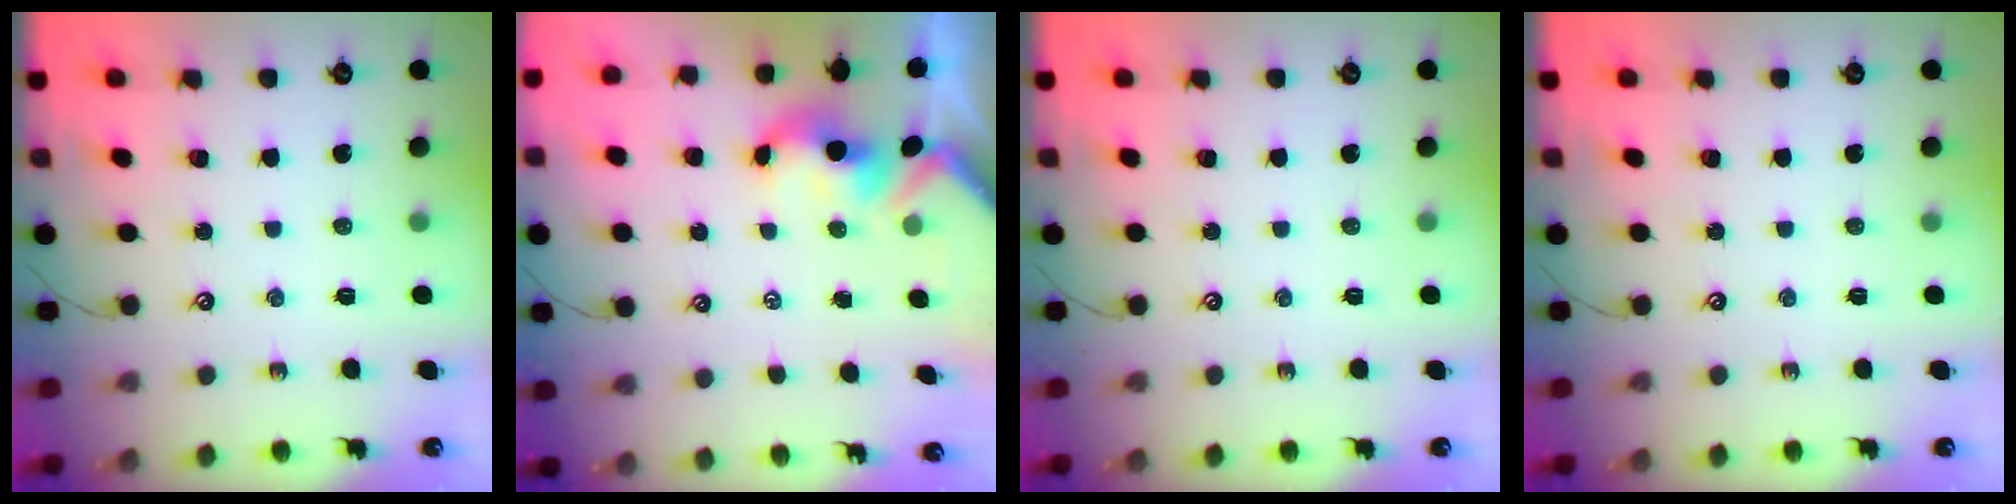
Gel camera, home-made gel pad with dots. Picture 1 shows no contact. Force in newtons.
{"total": 1.5, "press": 1.3, "slide": 0.7}
{"total": 0.0}
{"total": 0.0}